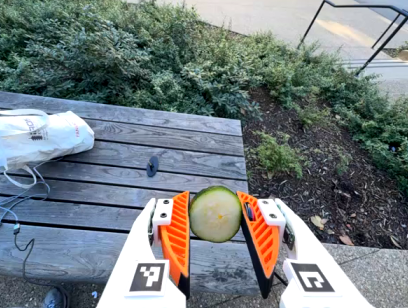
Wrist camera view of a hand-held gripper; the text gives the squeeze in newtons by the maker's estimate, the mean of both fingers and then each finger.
{"total": 11.6, "left": 11.6, "right": 11.5}